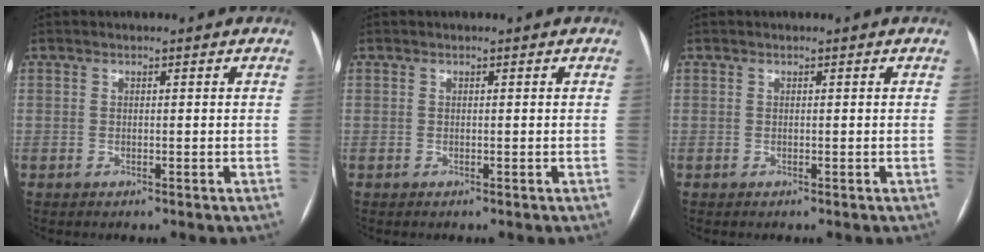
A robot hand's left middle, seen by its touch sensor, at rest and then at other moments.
{"total": 0.0}
{"total": 0.0}